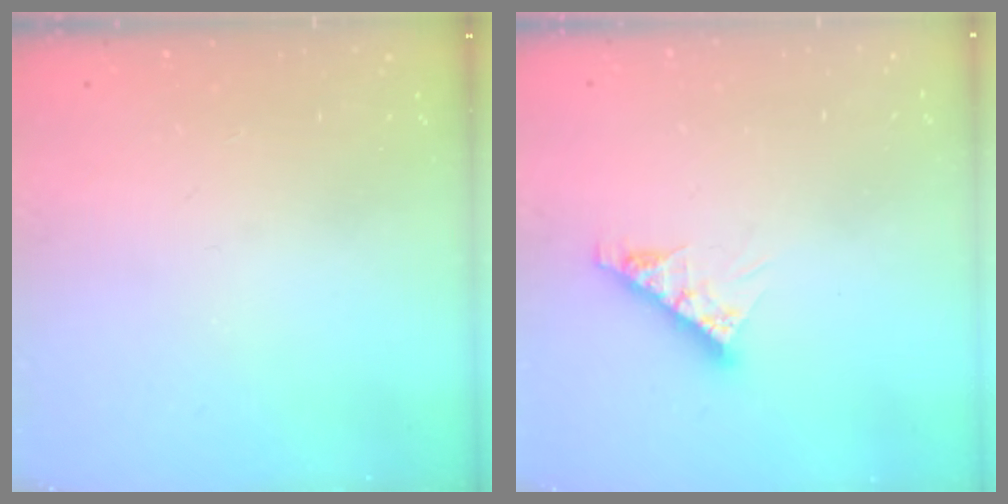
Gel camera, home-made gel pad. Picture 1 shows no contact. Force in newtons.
{"total": 8.0, "press": 8.0, "slide": 0.7}